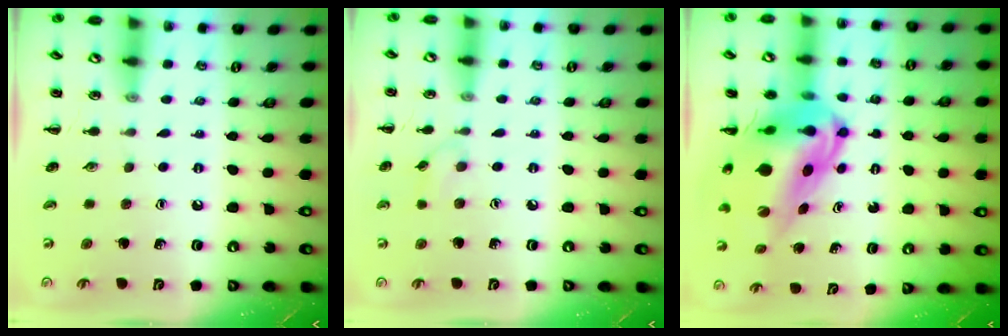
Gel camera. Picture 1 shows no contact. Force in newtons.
{"total": 4.0, "press": 3.7, "slide": 1.5}
{"total": 14.3, "press": 13.6, "slide": 4.6}